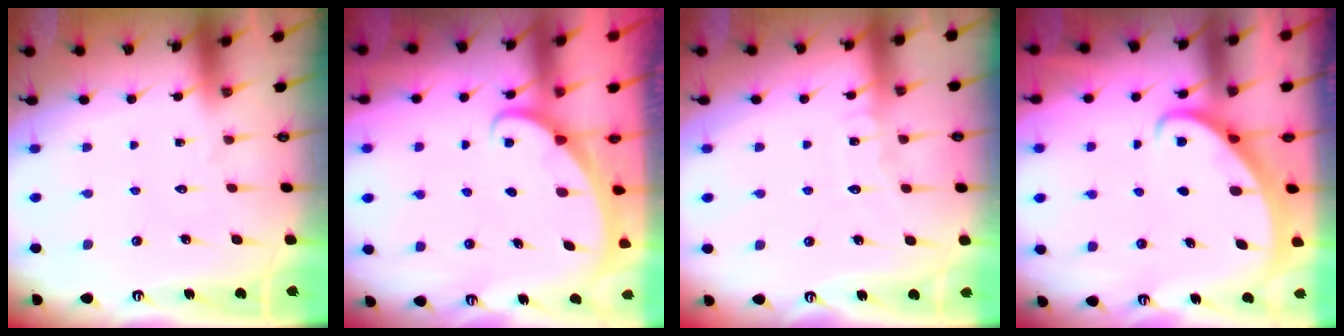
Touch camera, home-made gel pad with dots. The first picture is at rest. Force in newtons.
{"total": 1.8, "press": 1.8, "slide": 0.1}
{"total": 5.0, "press": 5.0, "slide": 0.6}
{"total": 2.0, "press": 1.9, "slide": 0.2}